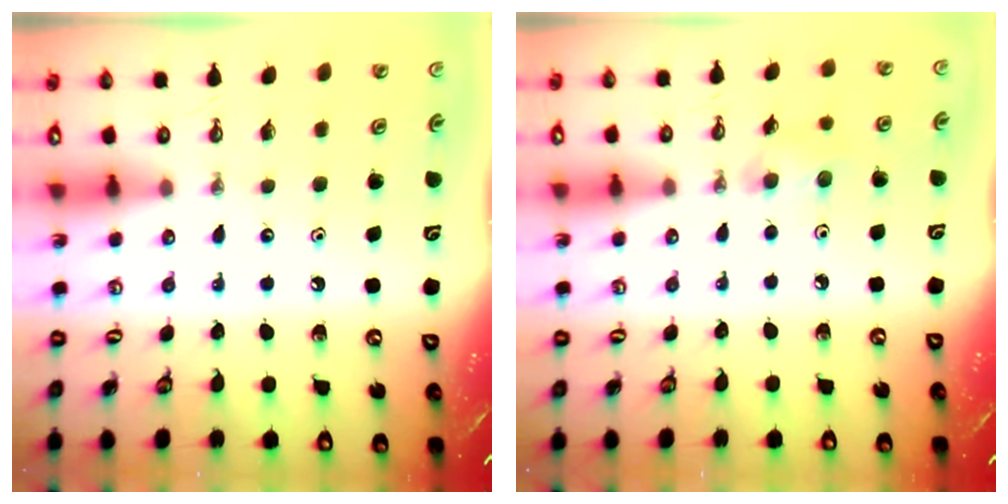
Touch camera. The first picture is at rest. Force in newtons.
{"total": 6.4, "press": 5.7, "slide": 2.9}